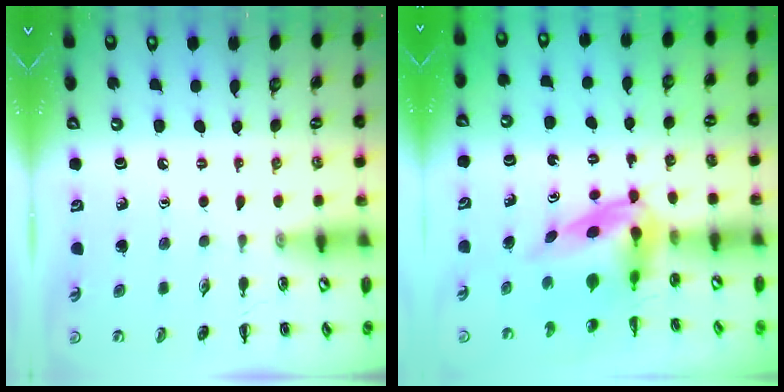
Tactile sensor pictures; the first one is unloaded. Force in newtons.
{"total": 4.0, "press": 4.0, "slide": 0.7}